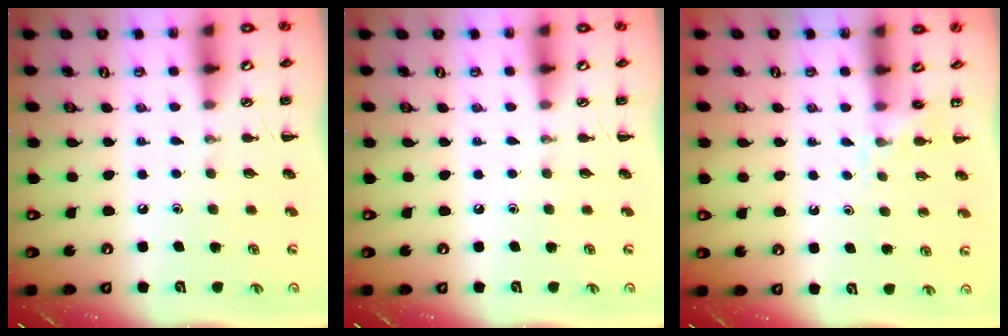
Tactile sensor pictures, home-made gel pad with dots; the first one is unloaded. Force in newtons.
{"total": 0.0}
{"total": 3.8, "press": 3.7, "slide": 1.1}